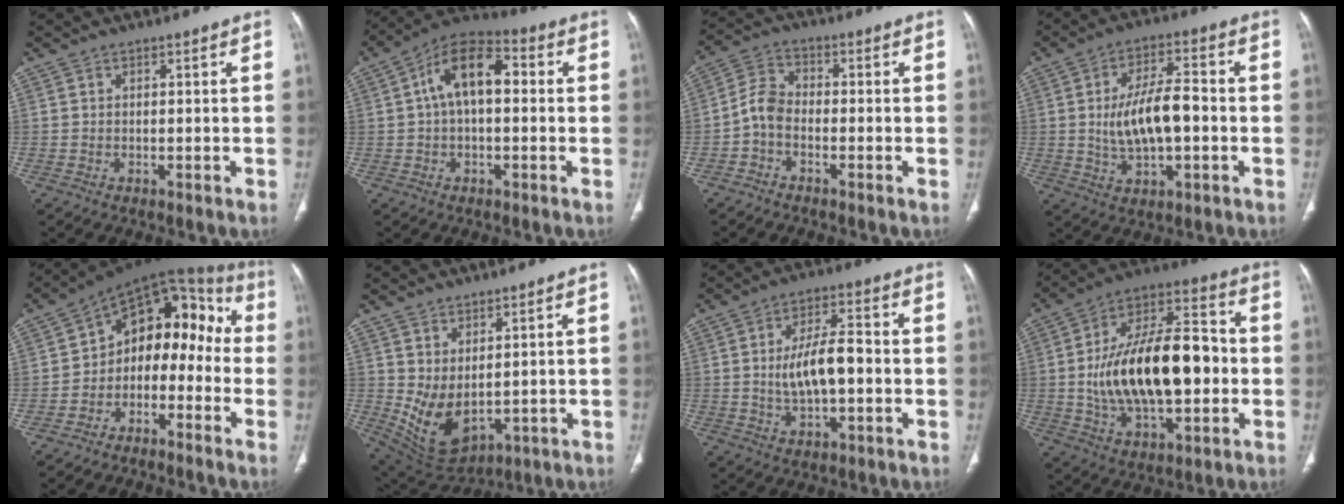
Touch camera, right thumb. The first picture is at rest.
{"total": 11.7, "force": [1.4, 6.3, 9.8], "torque": [-0.164, 0.036, 0.012]}
{"total": 5.0, "force": [-1.9, 3.2, 3.3], "torque": [-0.062, 0.022, -0.049]}
{"total": 11.7, "force": [-0.6, 5.2, 10.4], "torque": [-0.181, 0.017, -0.007]}
{"total": 15.0, "force": [-4.2, 10.3, 10.0], "torque": [-0.096, 0.100, -0.078]}
{"total": 9.2, "force": [1.0, 5.2, 7.5], "torque": [-0.129, -0.023, 0.051]}
{"total": 9.8, "force": [-0.5, 4.2, 8.8], "torque": [-0.154, 0.016, -0.009]}
{"total": 23.9, "force": [-1.3, 11.7, 20.8], "torque": [-0.347, 0.029, -0.015]}